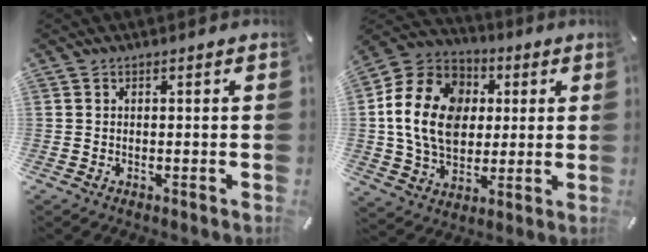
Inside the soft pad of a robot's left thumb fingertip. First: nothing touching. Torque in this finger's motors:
{"motor_torque": [1.97, 2.19, 2.24, -0.54, 0.24]}